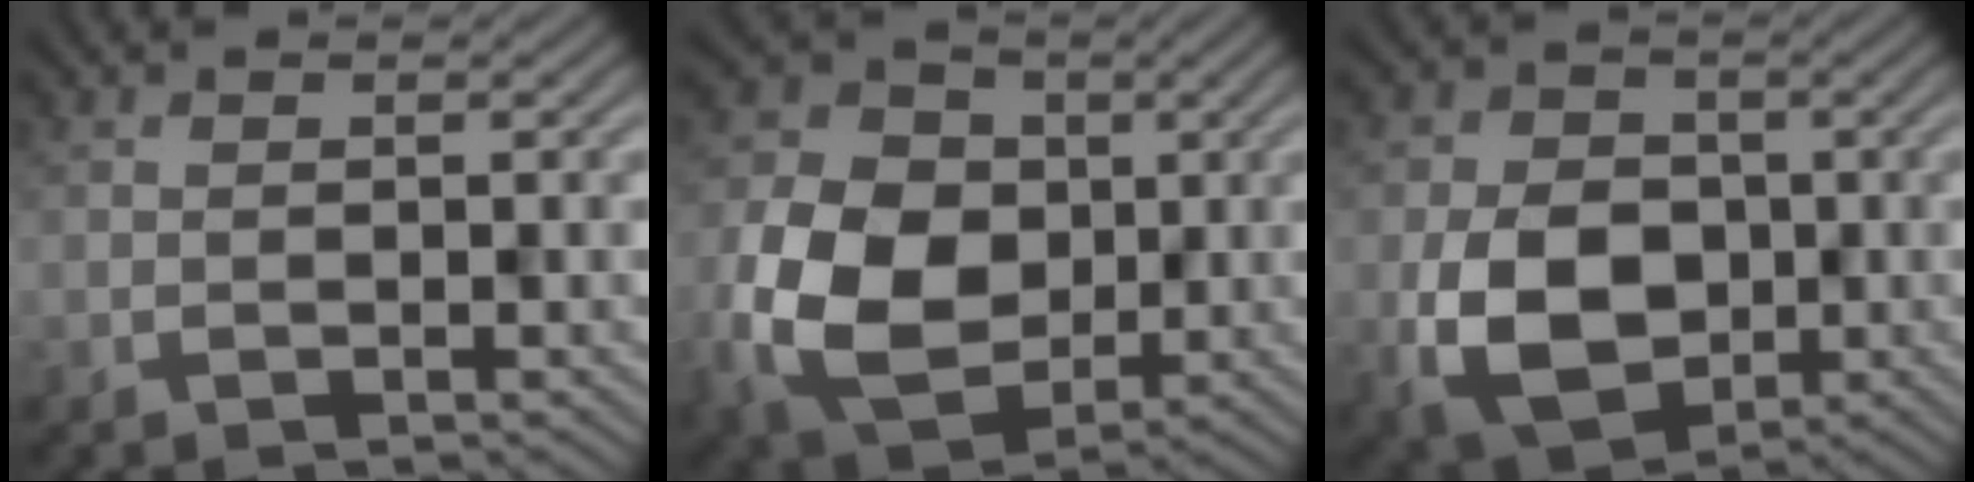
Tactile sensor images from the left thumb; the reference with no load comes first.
{"total": 10.7, "force": [-1.3, 8.4, 6.6], "torque": [-0.158, -0.009, -0.033]}
{"total": 8.6, "force": [-1.8, 6.6, 5.3], "torque": [-0.110, -0.018, -0.038]}